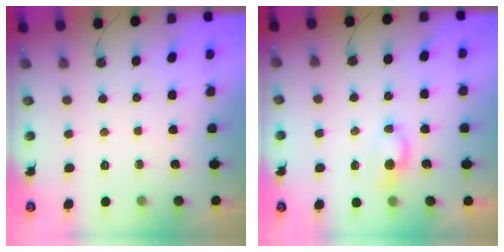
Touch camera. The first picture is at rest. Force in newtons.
{"total": 0.9, "press": 0.8, "slide": 0.4}